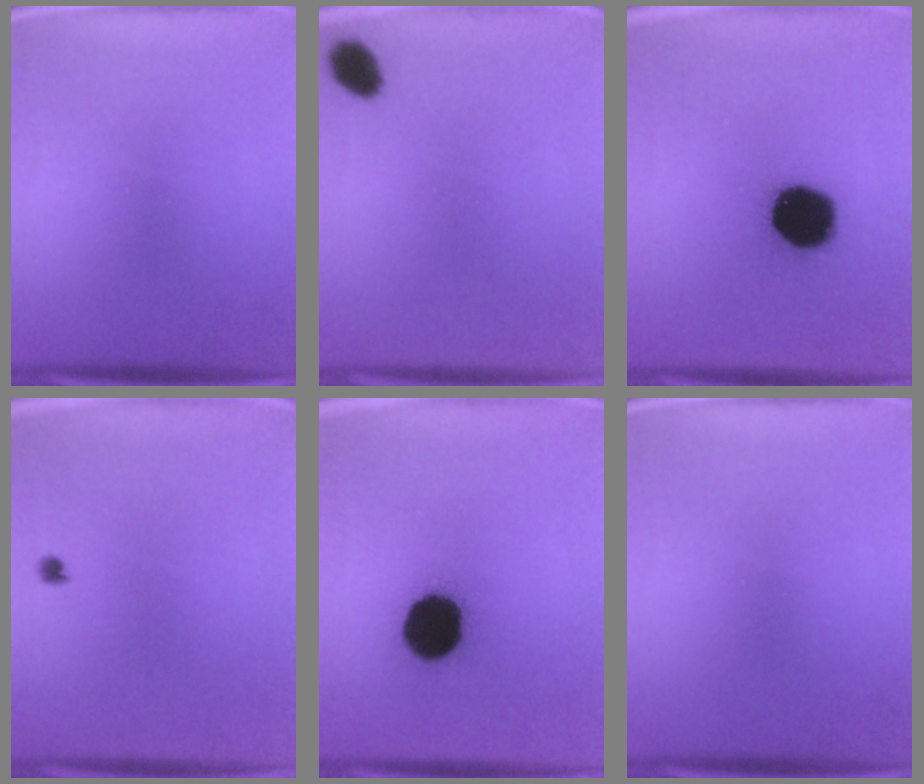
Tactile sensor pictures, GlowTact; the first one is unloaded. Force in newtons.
{"total": 4.6}
{"total": 19.2}
{"total": 1.0}
{"total": 18.5}
{"total": 0.0}